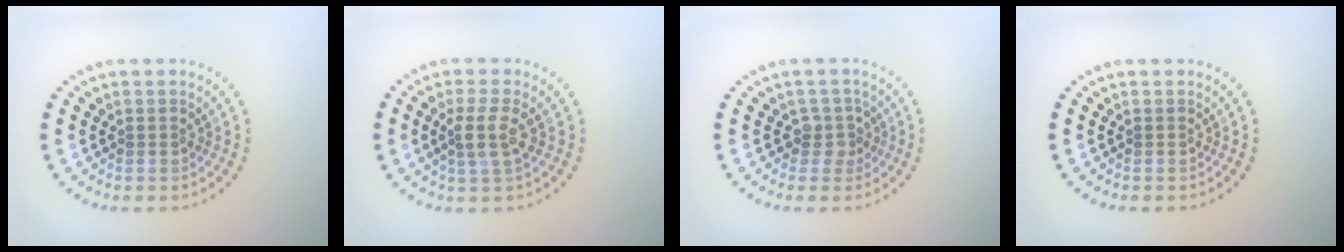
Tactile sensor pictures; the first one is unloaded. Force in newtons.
{"total": 2.7, "press": 2.3, "slide": 1.4}
{"total": 1.8, "press": 1.3, "slide": 1.3}
{"total": 0.0}